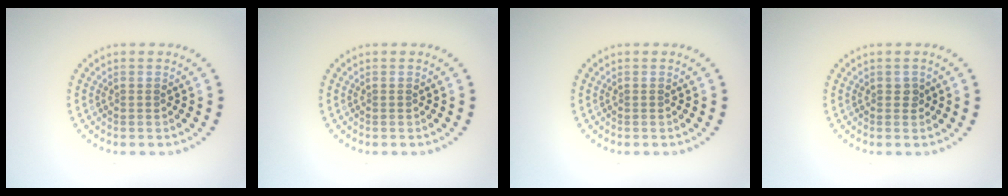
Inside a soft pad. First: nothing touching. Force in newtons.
{"total": 0.0}
{"total": 0.0}
{"total": 0.8, "press": 0.8, "slide": 0.2}